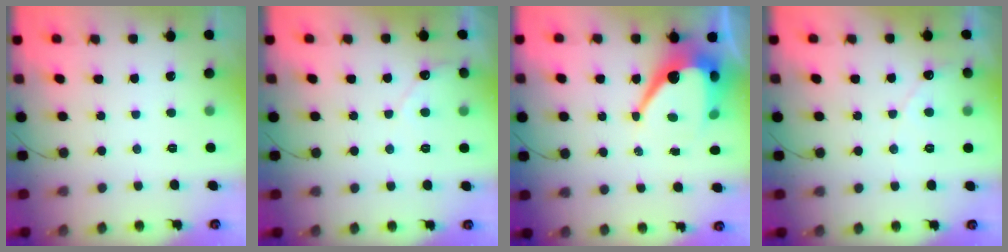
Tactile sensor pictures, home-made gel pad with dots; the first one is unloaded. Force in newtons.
{"total": 4.5, "press": 4.5, "slide": 0.4}
{"total": 12.3, "press": 12.2, "slide": 0.7}
{"total": 3.9, "press": 3.9, "slide": 0.3}